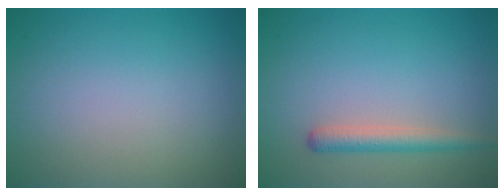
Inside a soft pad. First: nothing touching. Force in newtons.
{"total": 2.2, "press": 2.2, "slide": 0.1}